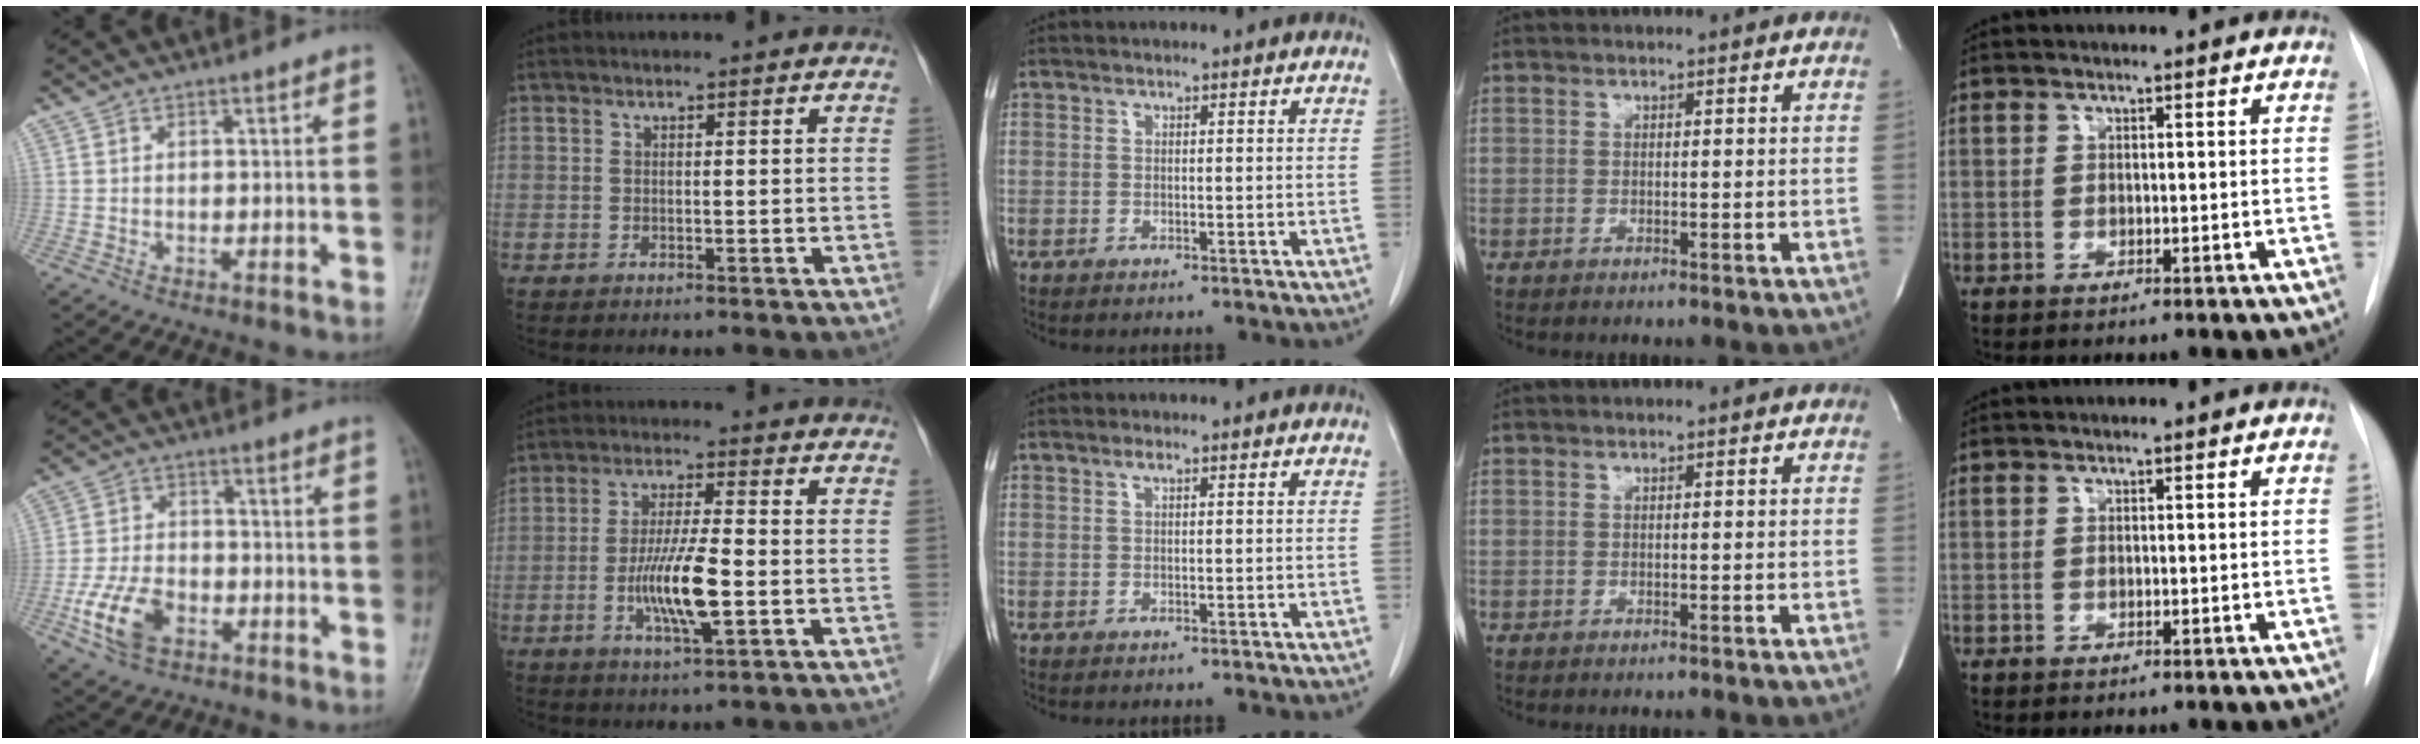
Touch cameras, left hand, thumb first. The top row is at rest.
{"thumb": {"total": 9.4, "force": [-3.8, 6.0, 6.2], "torque": [-0.118, 0.014, -0.071]}, "index": {"total": 8.8, "force": [-2.2, 0.9, 8.5], "torque": [-0.164, -0.010, -0.047]}, "middle": {"total": 0.6, "force": [0.3, 0.1, 0.5], "torque": [-0.010, 0.002, 0.005]}}